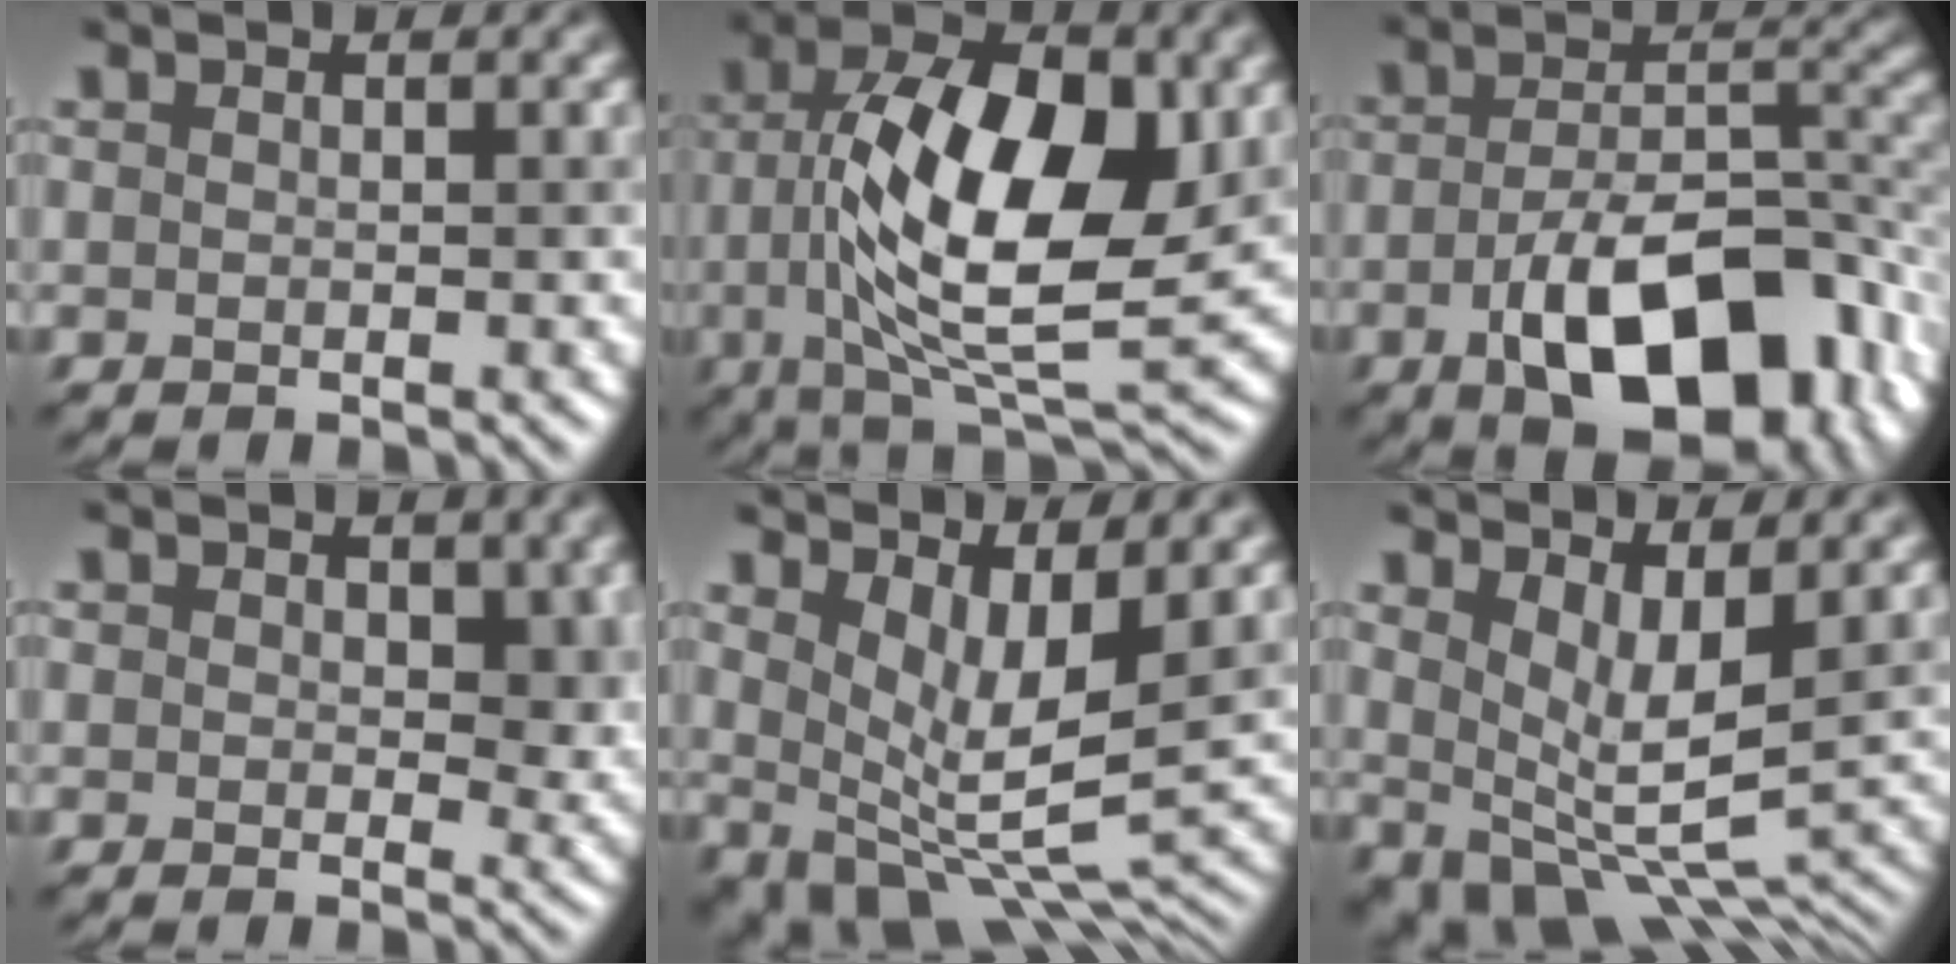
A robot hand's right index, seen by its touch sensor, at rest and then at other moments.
{"total": 12.5, "force": [1.1, 5.4, 11.2], "torque": [-0.186, 0.004, 0.016]}
{"total": 12.6, "force": [-5.3, 6.0, 9.7], "torque": [-0.163, -0.015, -0.078]}
{"total": 3.7, "force": [1.1, 2.5, 2.6], "torque": [-0.035, -0.007, 0.015]}
{"total": 6.8, "force": [2.1, 2.9, 5.7], "torque": [-0.114, -0.025, 0.053]}
{"total": 6.5, "force": [1.4, 3.0, 5.6], "torque": [-0.104, -0.025, 0.039]}